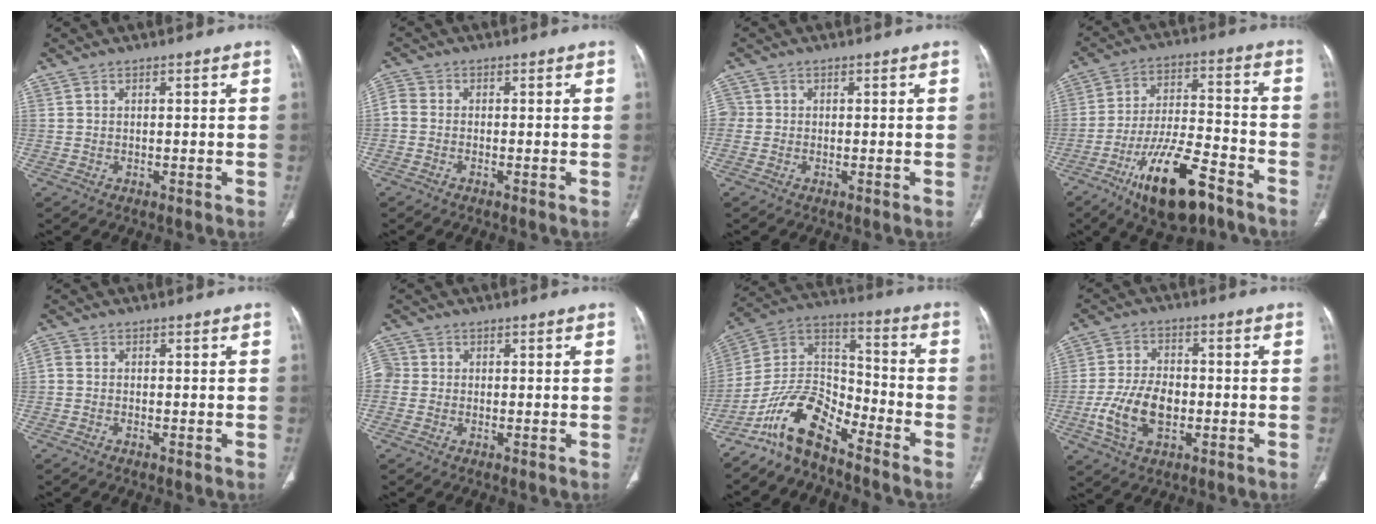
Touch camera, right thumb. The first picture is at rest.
{"total": 2.6, "force": [-1.1, 1.7, 1.6], "torque": [-0.043, 0.010, -0.032]}
{"total": 2.0, "force": [-0.4, 1.9, 0.5], "torque": [0.000, 0.005, -0.015]}
{"total": 17.0, "force": [-10.4, 5.9, 12.1], "torque": [-0.201, 0.062, -0.175]}
{"total": 1.4, "force": [-0.7, 0.8, 1.0], "torque": [-0.027, 0.002, -0.021]}
{"total": 3.7, "force": [-0.5, 3.3, 1.5], "torque": [-0.030, 0.008, -0.017]}
{"total": 12.8, "force": [-9.9, 4.8, 6.7], "torque": [-0.112, 0.095, -0.196]}
{"total": 10.6, "force": [-2.7, 6.4, 8.0], "torque": [-0.154, 0.013, -0.049]}